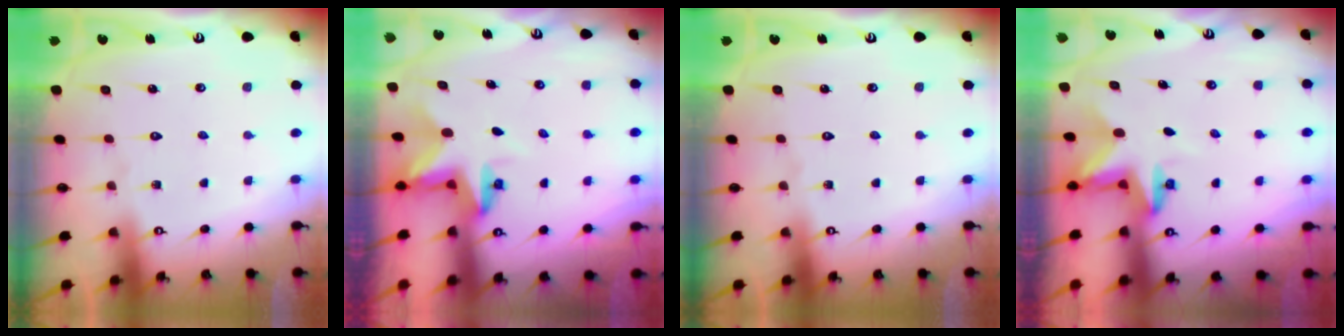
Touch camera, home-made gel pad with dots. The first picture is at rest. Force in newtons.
{"total": 3.0, "press": 3.0, "slide": 0.2}
{"total": 0.0}
{"total": 2.9, "press": 2.9, "slide": 0.1}